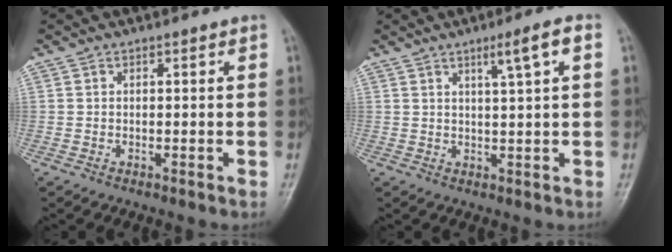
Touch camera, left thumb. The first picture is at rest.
{"total": 4.8, "force": [2.1, 0.1, 4.3], "torque": [-0.072, -0.003, 0.037]}